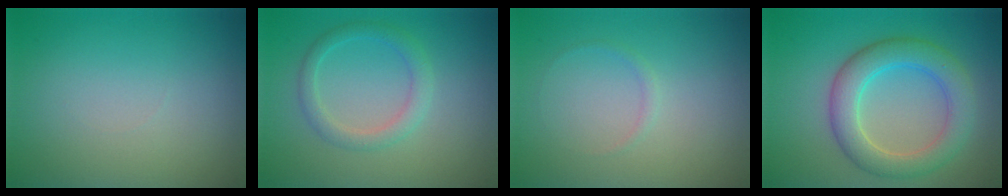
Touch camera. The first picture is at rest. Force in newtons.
{"total": 2.3, "press": 2.3, "slide": 0.1}
{"total": 0.6, "press": 0.6, "slide": 0.1}
{"total": 5.2, "press": 5.1, "slide": 0.4}